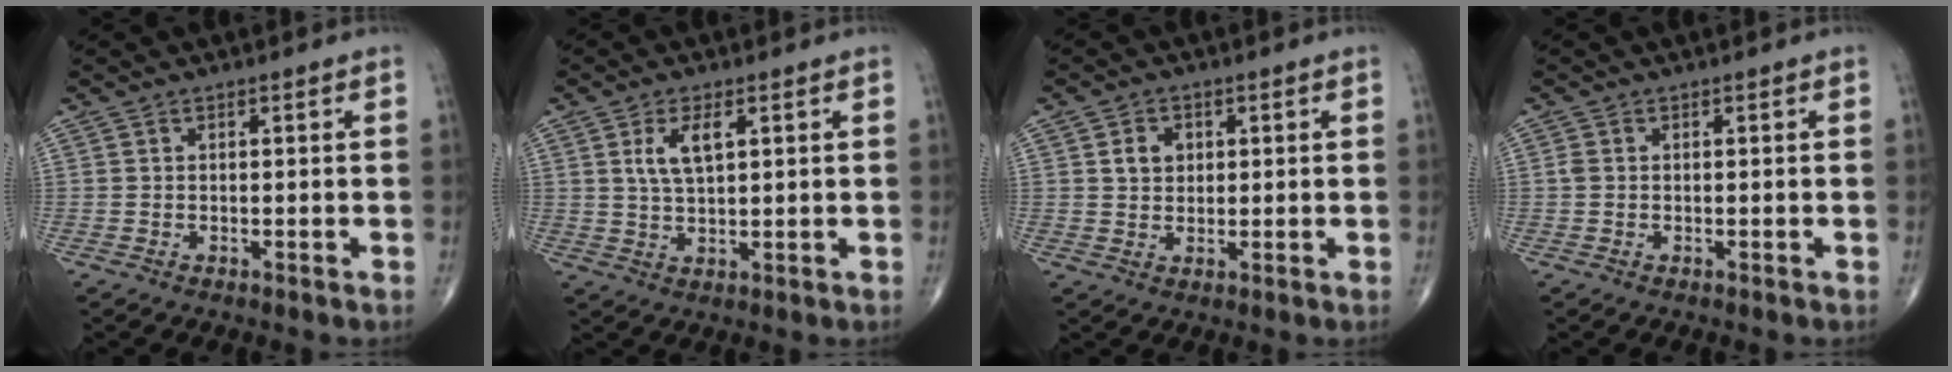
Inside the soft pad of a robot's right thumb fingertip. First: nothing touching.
{"total": 5.4, "force": [1.9, 2.2, 4.6], "torque": [-0.088, -0.005, 0.040]}
{"total": 3.9, "force": [1.1, 3.1, 2.1], "torque": [-0.018, -0.003, 0.018]}
{"total": 0.8, "force": [0.0, 0.6, 0.5], "torque": [-0.013, -0.001, -0.002]}